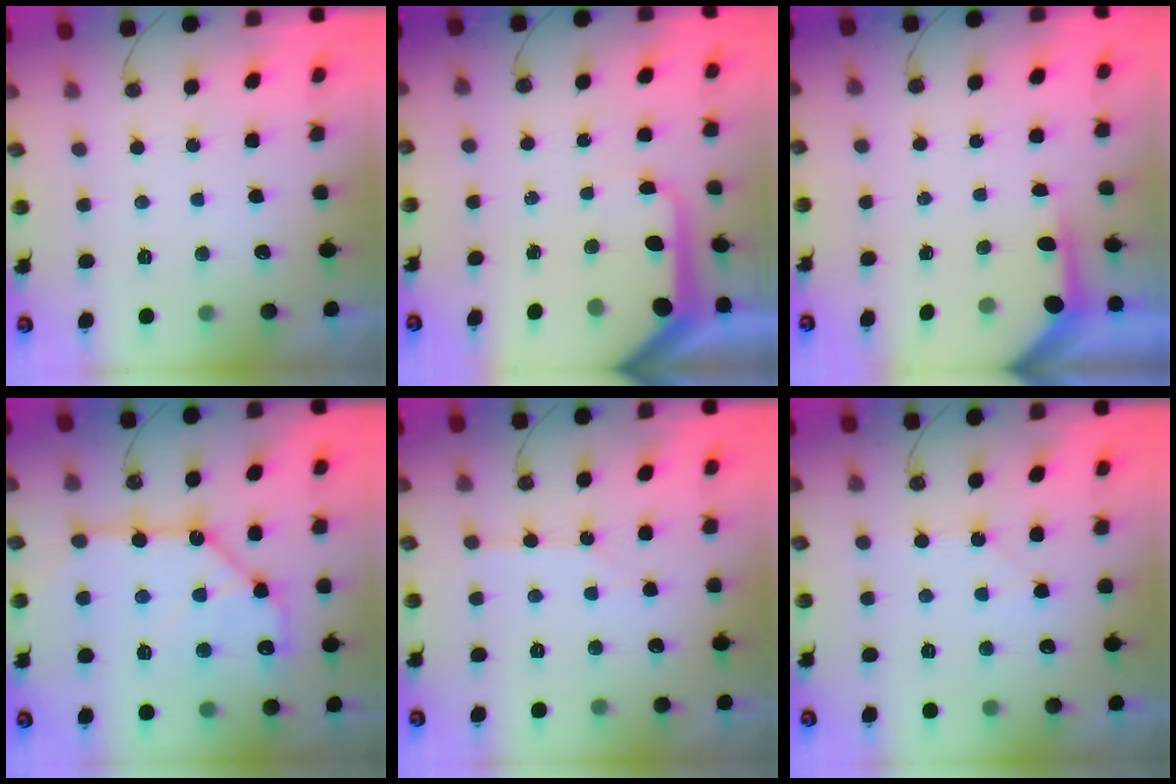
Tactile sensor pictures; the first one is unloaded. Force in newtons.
{"total": 10.3, "press": 10.2, "slide": 1.2}
{"total": 4.0, "press": 4.0, "slide": 0.3}
{"total": 15.1, "press": 15.0, "slide": 1.8}
{"total": 2.6, "press": 2.6, "slide": 0.5}
{"total": 3.4, "press": 3.3, "slide": 0.6}